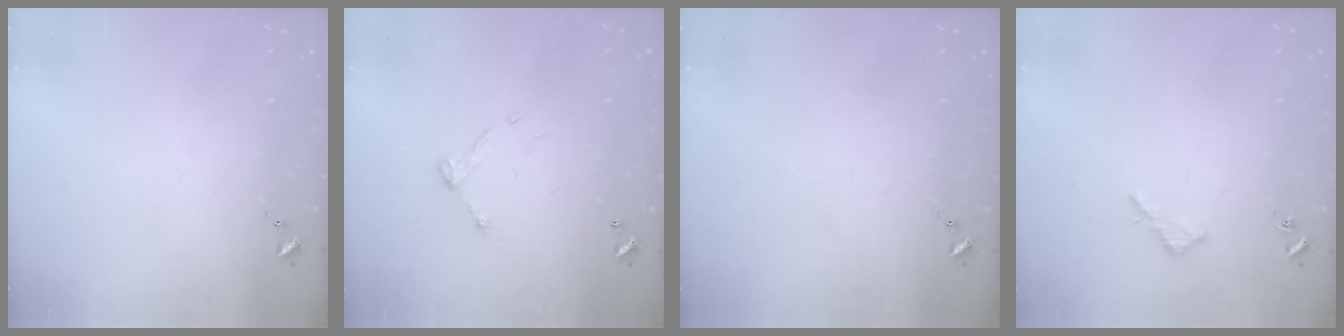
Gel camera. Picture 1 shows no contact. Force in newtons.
{"total": 6.8, "press": 6.8, "slide": 0.2}
{"total": 0.0}
{"total": 2.6, "press": 2.6, "slide": 0.2}